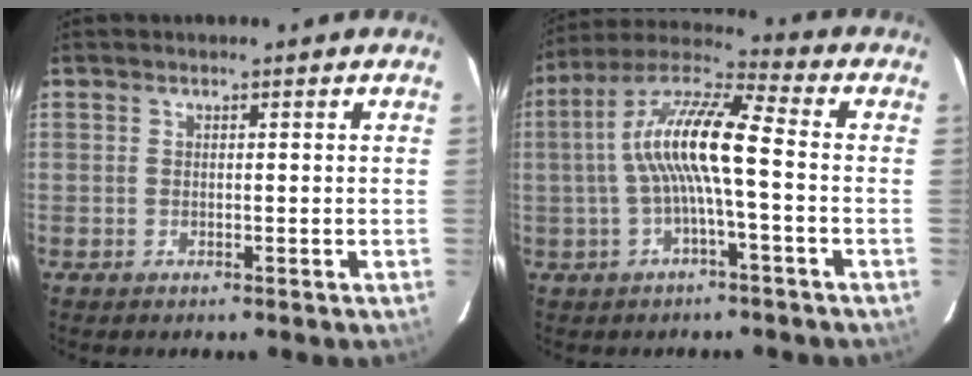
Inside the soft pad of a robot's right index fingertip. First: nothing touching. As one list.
[{"total": 12.5, "force": [-0.9, 1.9, 12.3], "torque": [-0.239, 0.021, -0.023]}]